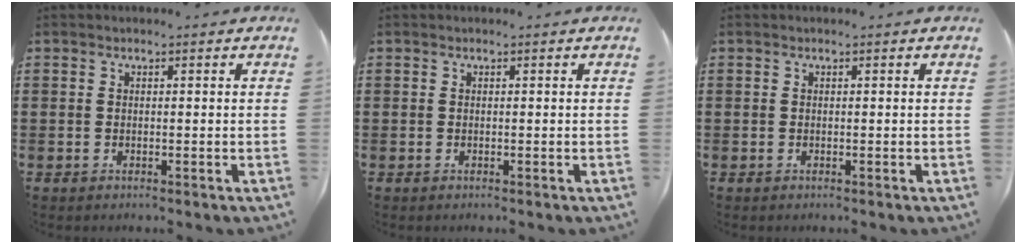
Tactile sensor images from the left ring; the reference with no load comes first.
{"total": 0.0}
{"total": 0.0}